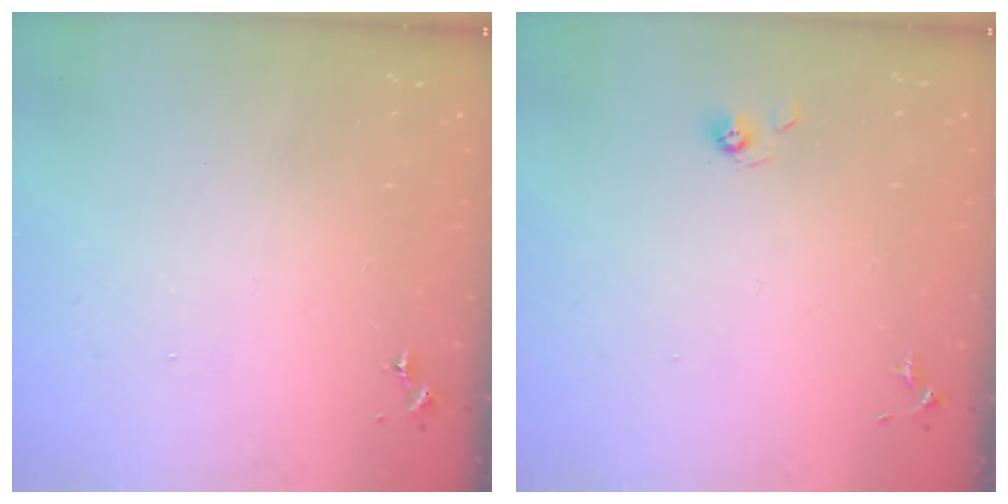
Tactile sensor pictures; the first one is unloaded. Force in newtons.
{"total": 3.9, "press": 3.5, "slide": 1.7}